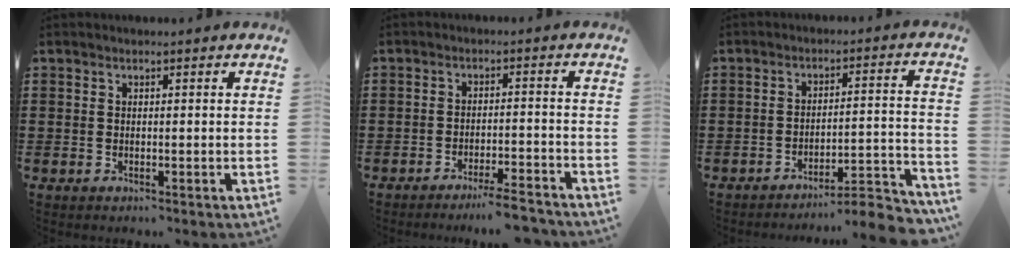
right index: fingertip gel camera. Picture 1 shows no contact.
{"total": 4.5, "force": [-4.1, -0.3, 1.9], "torque": [-0.030, -0.007, -0.078]}
{"total": 5.5, "force": [-5.1, -0.1, 2.0], "torque": [-0.032, -0.015, -0.102]}